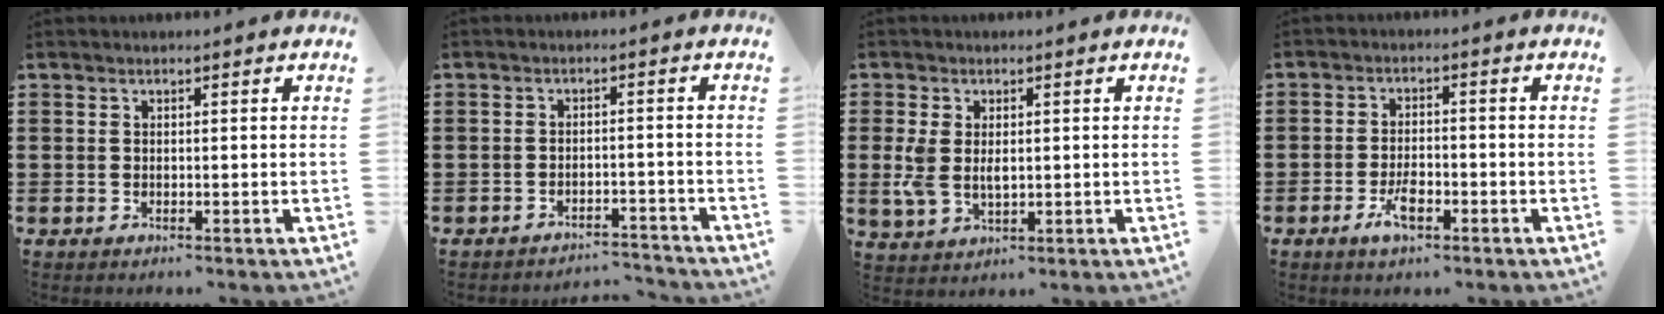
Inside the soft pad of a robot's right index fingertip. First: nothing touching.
{"total": 2.9, "force": [-2.9, 0.1, 0.3], "torque": [-0.009, 0.002, -0.061]}
{"total": 4.2, "force": [0.2, 2.6, 3.3], "torque": [-0.083, 0.003, 0.000]}
{"total": 4.0, "force": [-1.9, 1.7, 3.1], "torque": [-0.065, 0.001, -0.038]}